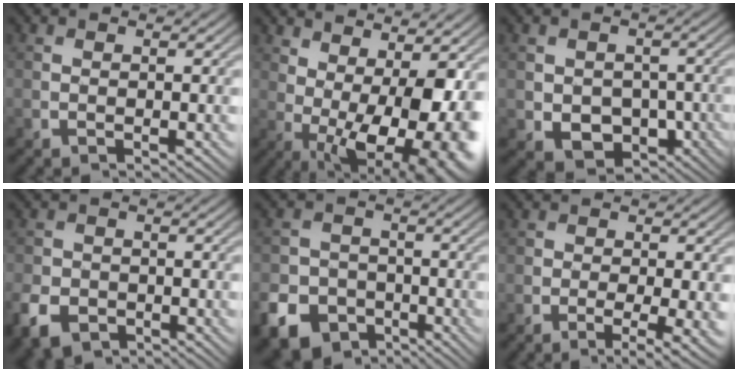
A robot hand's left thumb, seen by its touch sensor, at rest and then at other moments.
{"total": 16.2, "force": [0.9, 7.5, 14.3], "torque": [-0.176, -0.002, 0.043]}
{"total": 6.5, "force": [-1.7, 5.1, 3.7], "torque": [-0.074, -0.027, -0.026]}
{"total": 5.7, "force": [-3.1, 4.0, 2.6], "torque": [-0.070, -0.014, -0.064]}
{"total": 8.9, "force": [-5.1, 6.5, 3.4], "torque": [-0.081, -0.024, -0.099]}
{"total": 4.7, "force": [-1.4, 1.8, 4.1], "torque": [-0.072, -0.013, -0.017]}